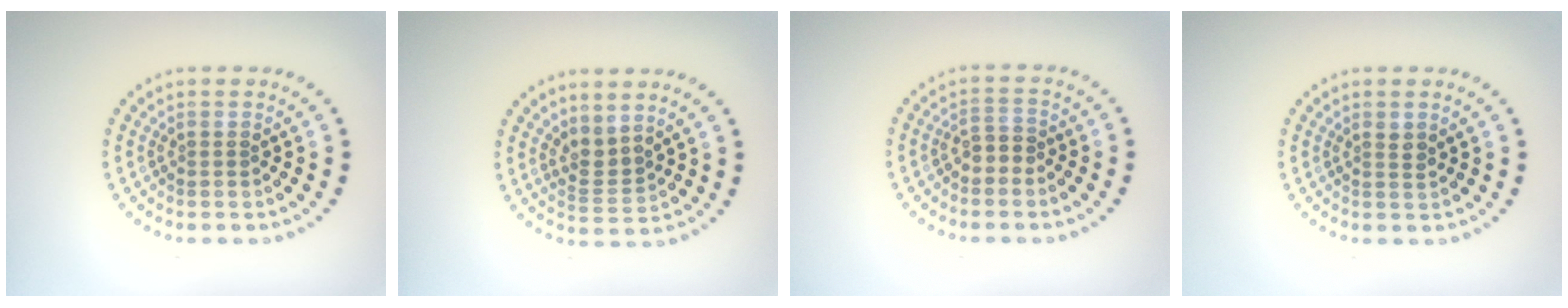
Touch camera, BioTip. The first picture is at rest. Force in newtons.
{"total": 2.2, "press": 1.5, "slide": 1.7}
{"total": 1.6, "press": 1.4, "slide": 0.7}
{"total": 0.9, "press": 0.8, "slide": 0.4}